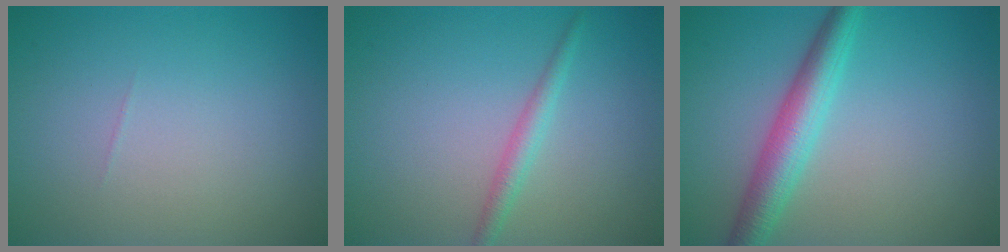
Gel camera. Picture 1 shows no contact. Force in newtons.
{"total": 1.7, "press": 1.7, "slide": 0.0}
{"total": 4.4, "press": 4.4, "slide": 0.1}